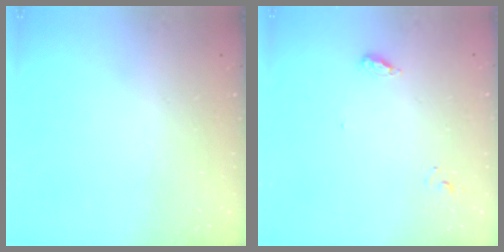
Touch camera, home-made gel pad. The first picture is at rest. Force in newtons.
{"total": 5.9, "press": 5.9, "slide": 0.3}